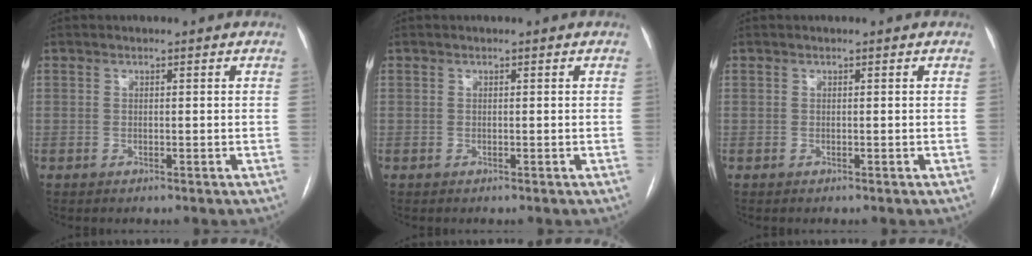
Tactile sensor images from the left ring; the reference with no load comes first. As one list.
[{"total": 0.0}, {"total": 0.0}]